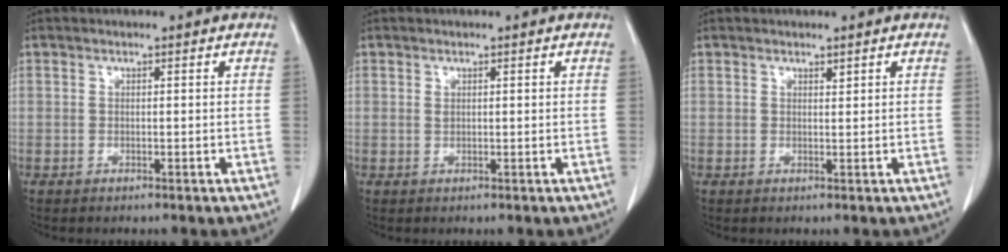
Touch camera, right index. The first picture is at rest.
{"total": 0.5, "force": [0.2, 0.2, 0.4], "torque": [-0.010, 0.000, 0.006]}
{"total": 0.6, "force": [0.5, 0.1, 0.3], "torque": [-0.007, -0.005, 0.008]}